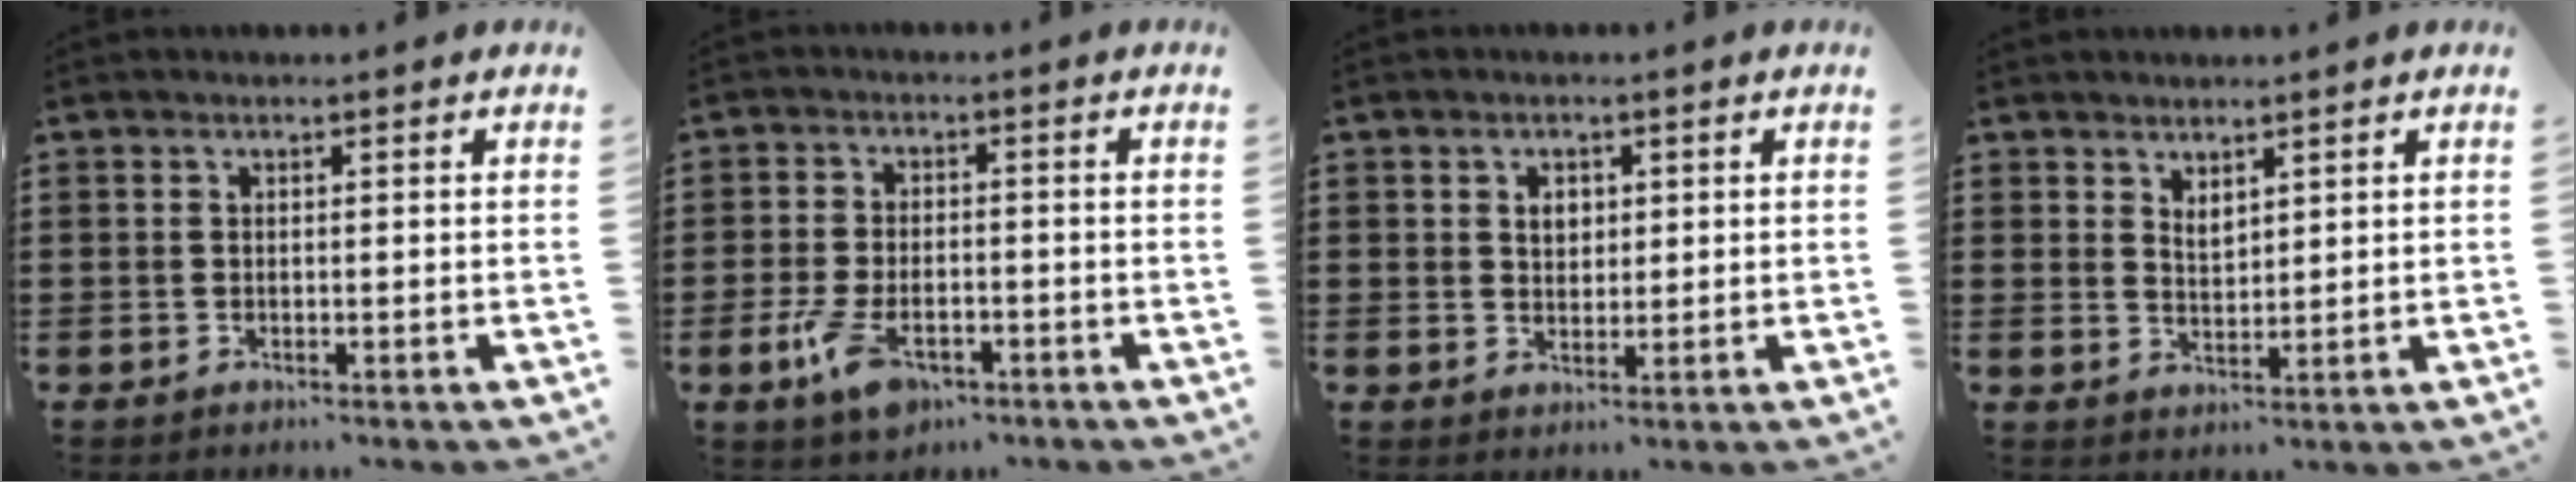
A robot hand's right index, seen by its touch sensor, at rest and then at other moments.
{"total": 5.7, "force": [-3.0, 2.7, 4.1], "torque": [-0.102, -0.005, -0.059]}
{"total": 2.3, "force": [0.8, 1.7, 1.4], "torque": [-0.033, 0.008, 0.014]}
{"total": 2.1, "force": [1.9, 0.8, 0.5], "torque": [-0.014, 0.003, 0.036]}